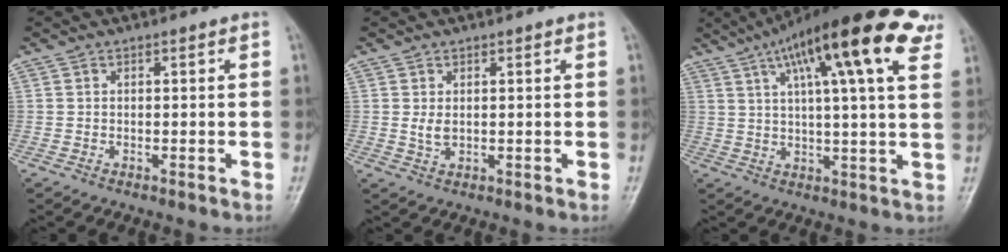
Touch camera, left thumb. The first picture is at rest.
{"total": 2.1, "force": [0.6, 1.2, 1.6], "torque": [-0.026, -0.007, 0.014]}
{"total": 20.0, "force": [10.7, 3.7, 16.5], "torque": [-0.243, -0.003, 0.155]}